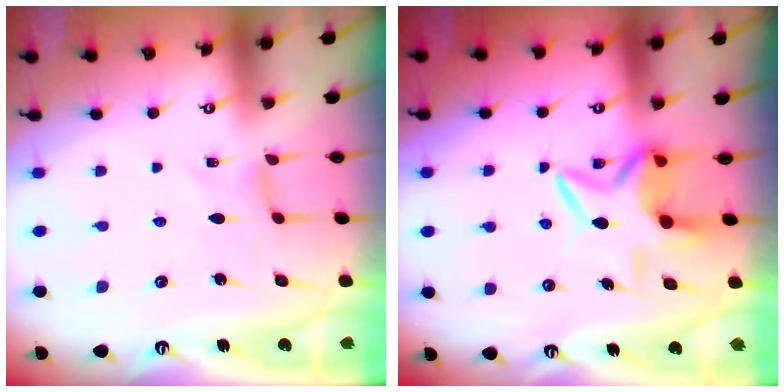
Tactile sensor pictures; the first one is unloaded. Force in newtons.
{"total": 7.8, "press": 7.7, "slide": 1.2}